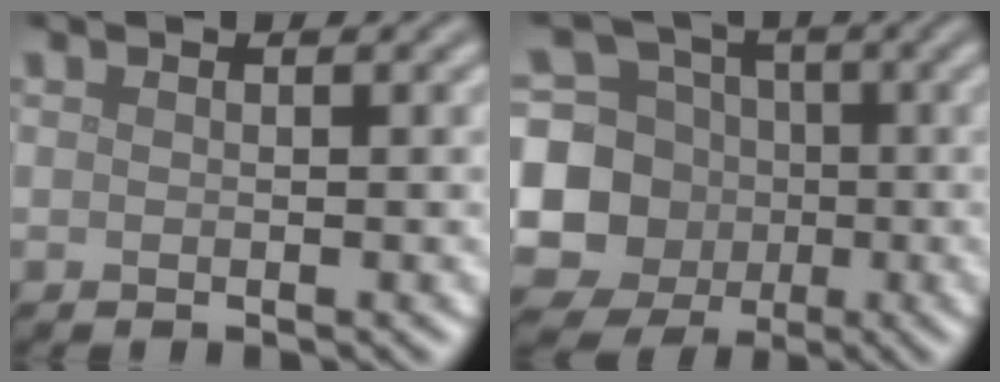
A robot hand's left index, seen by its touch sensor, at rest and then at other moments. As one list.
[{"total": 12.1, "force": [-1.6, 11.5, 3.7], "torque": [-0.107, 0.006, -0.045]}]